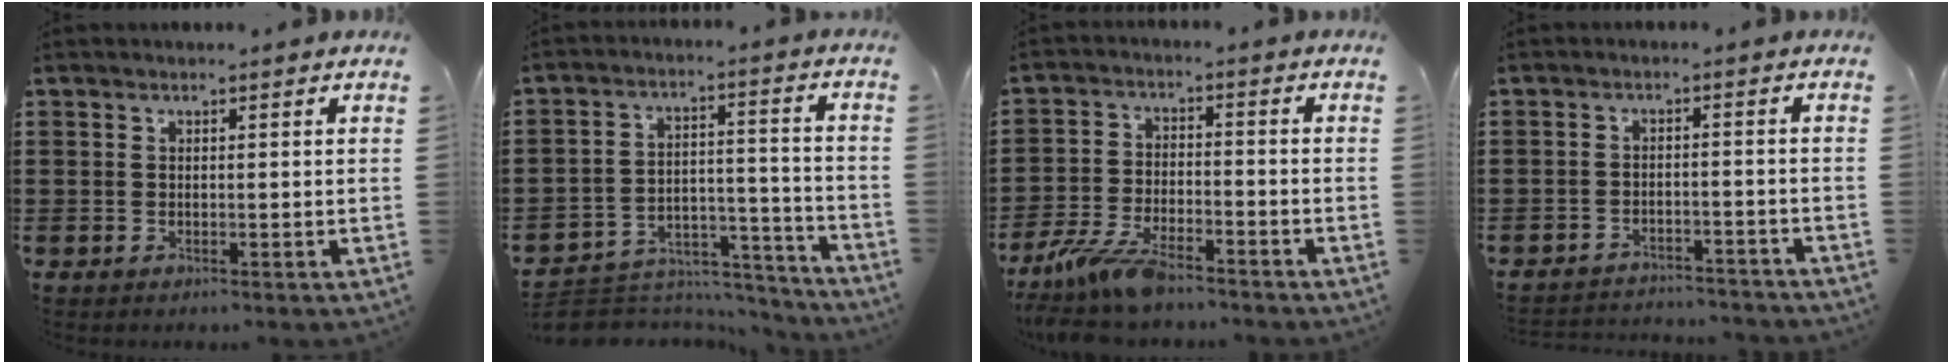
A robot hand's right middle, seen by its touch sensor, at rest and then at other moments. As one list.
[{"total": 5.8, "force": [-5.5, 1.9, 0.3], "torque": [-0.005, 0.017, -0.110]}, {"total": 7.4, "force": [-6.1, 1.5, 3.9], "torque": [-0.100, -0.008, -0.121]}, {"total": 2.9, "force": [-2.9, 0.2, 0.0], "torque": [-0.007, 0.002, -0.063]}]